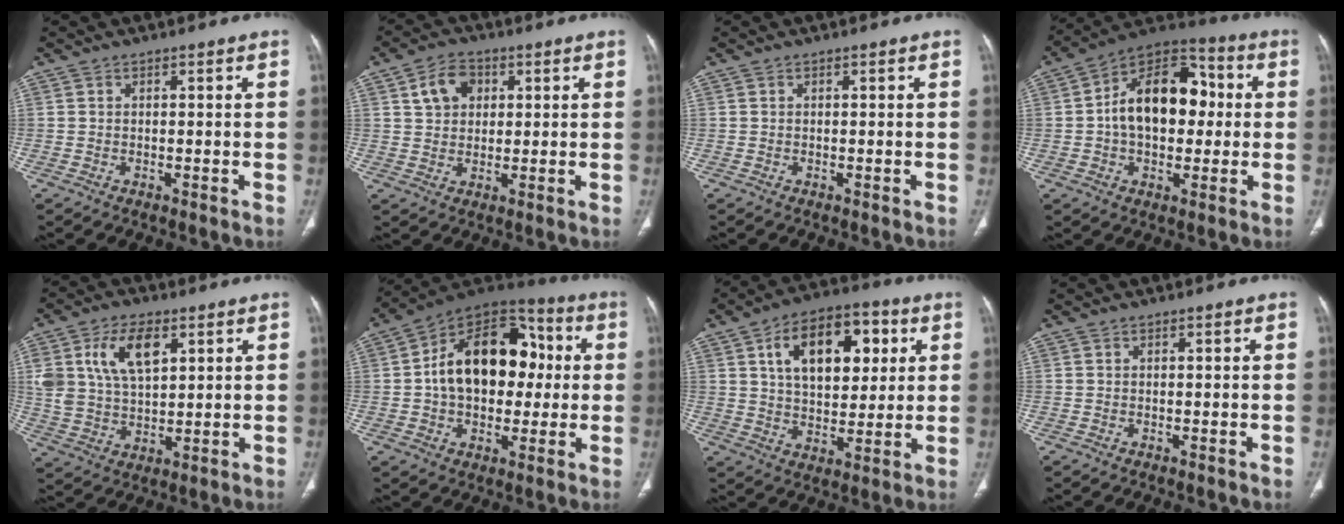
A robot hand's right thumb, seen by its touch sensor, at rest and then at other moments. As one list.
[{"total": 6.7, "force": [2.4, 5.0, 3.8], "torque": [-0.044, 0.001, 0.039]}, {"total": 0.0}, {"total": 17.9, "force": [1.2, 11.5, 13.6], "torque": [-0.177, 0.035, 0.010]}, {"total": 12.0, "force": [4.7, 6.6, 8.9], "torque": [-0.159, -0.009, 0.094]}, {"total": 21.1, "force": [1.6, 14.1, 15.6], "torque": [-0.207, 0.034, 0.020]}, {"total": 17.3, "force": [5.7, 10.0, 12.8], "torque": [-0.160, -0.001, 0.092]}, {"total": 0.0}]